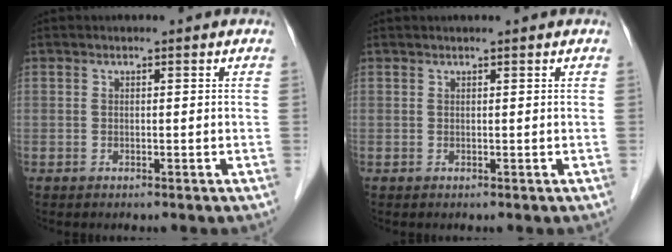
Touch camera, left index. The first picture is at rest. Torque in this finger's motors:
{"motor_torque": [0.30, 0.07, -0.07, -0.01]}